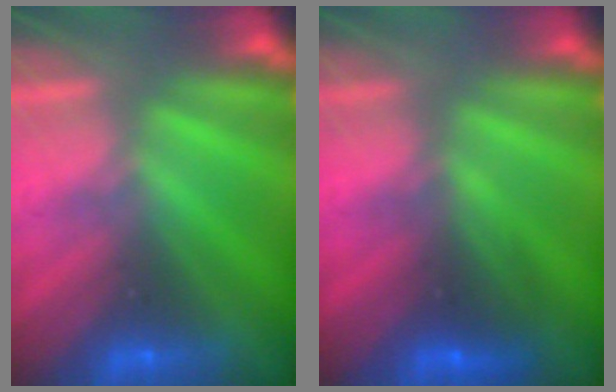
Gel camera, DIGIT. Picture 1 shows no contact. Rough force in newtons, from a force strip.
{"total": 2.7}